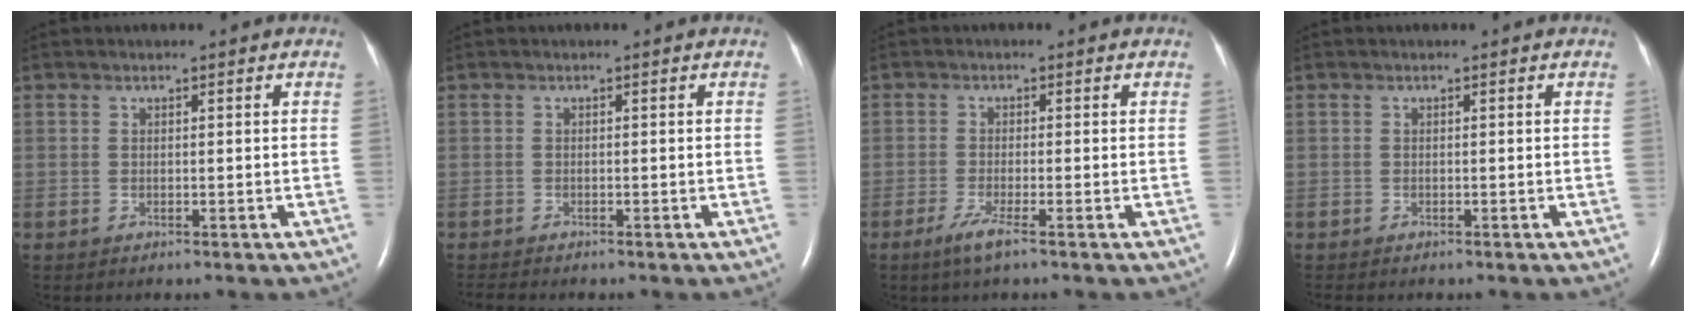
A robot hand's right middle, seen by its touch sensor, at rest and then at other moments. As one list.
[{"total": 1.9, "force": [-1.7, 0.2, 0.7], "torque": [-0.015, -0.005, -0.024]}, {"total": 3.0, "force": [-1.9, -0.1, 2.3], "torque": [-0.056, -0.010, -0.040]}, {"total": 0.8, "force": [-0.7, 0.2, 0.3], "torque": [-0.007, -0.001, -0.009]}]